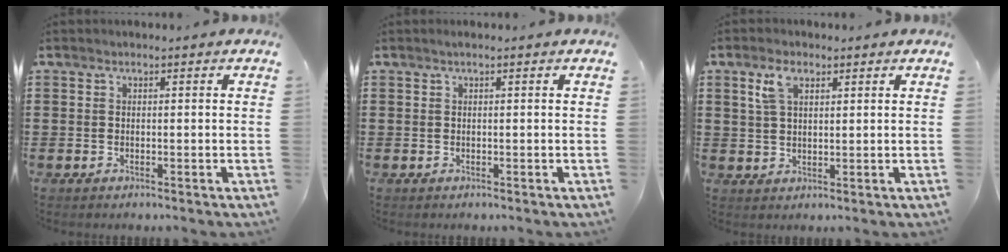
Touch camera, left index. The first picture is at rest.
{"total": 0.5, "force": [0.0, 0.0, 0.5], "torque": [-0.007, -0.003, 0.002]}
{"total": 4.1, "force": [2.3, 1.9, 2.8], "torque": [-0.064, 0.007, 0.041]}